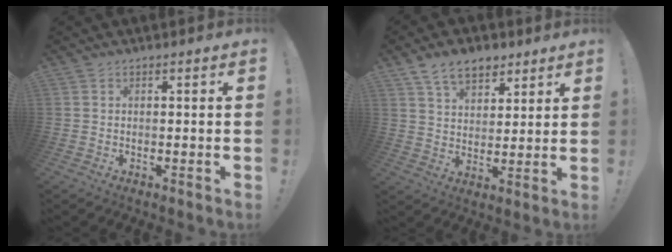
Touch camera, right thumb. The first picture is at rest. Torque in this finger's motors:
{"motor_torque": [0.41, 1.87, 0.17, -0.01, 0.00]}